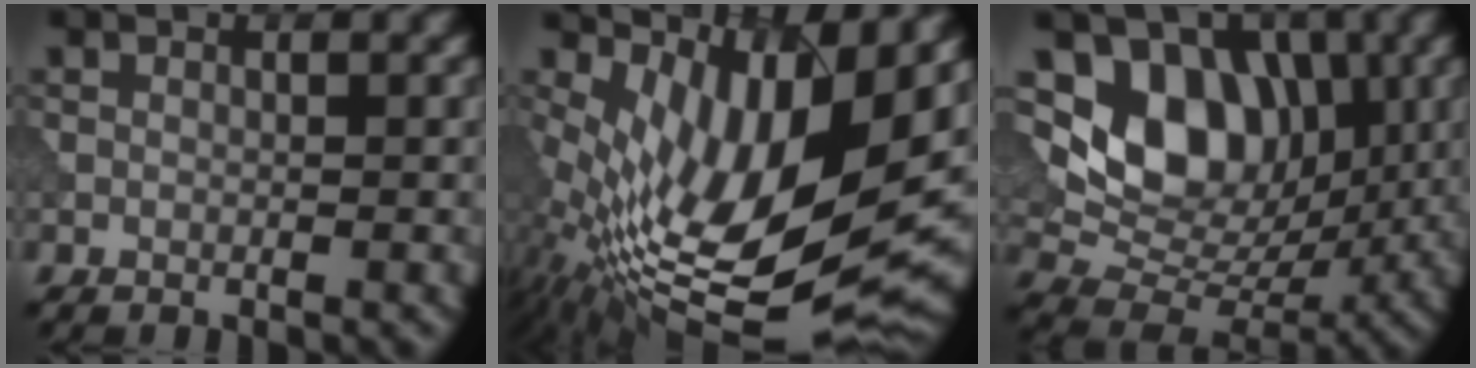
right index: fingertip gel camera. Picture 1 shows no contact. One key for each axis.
{"total": 13.1, "fx": 2.9, "fy": 5.5, "fz": 11.6, "tx": -0.215, "ty": -0.015, "tz": 0.067}
{"total": 8.8, "fx": 2.3, "fy": 6.7, "fz": 5.2, "tx": -0.087, "ty": -0.015, "tz": 0.039}